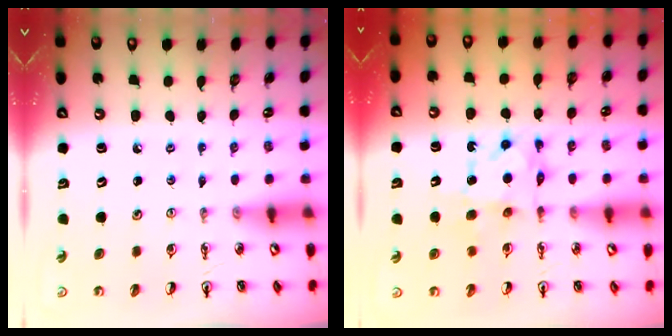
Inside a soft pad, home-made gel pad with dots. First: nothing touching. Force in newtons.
{"total": 8.6, "press": 8.6, "slide": 0.4}